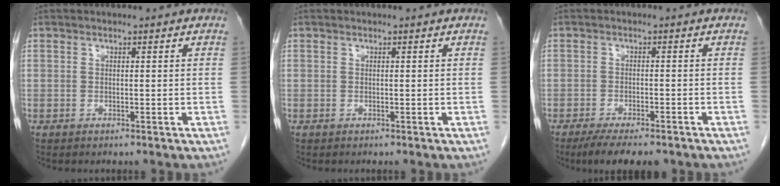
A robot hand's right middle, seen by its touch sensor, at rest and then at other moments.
{"total": 0.0}
{"total": 7.9, "force": [-6.2, 2.0, 4.4], "torque": [-0.064, -0.011, -0.093]}